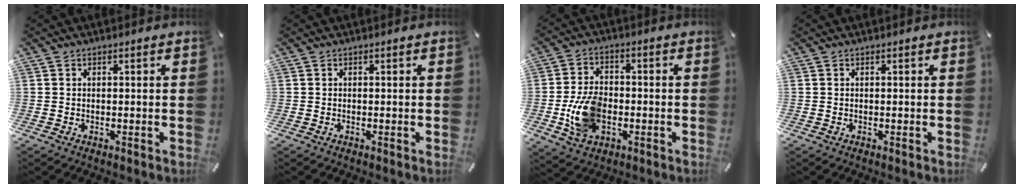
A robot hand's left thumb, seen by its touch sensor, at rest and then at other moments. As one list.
[{"total": 0.0}, {"total": 11.8, "force": [-2.7, 8.2, 8.0], "torque": [-0.165, 0.006, -0.044]}, {"total": 0.0}]